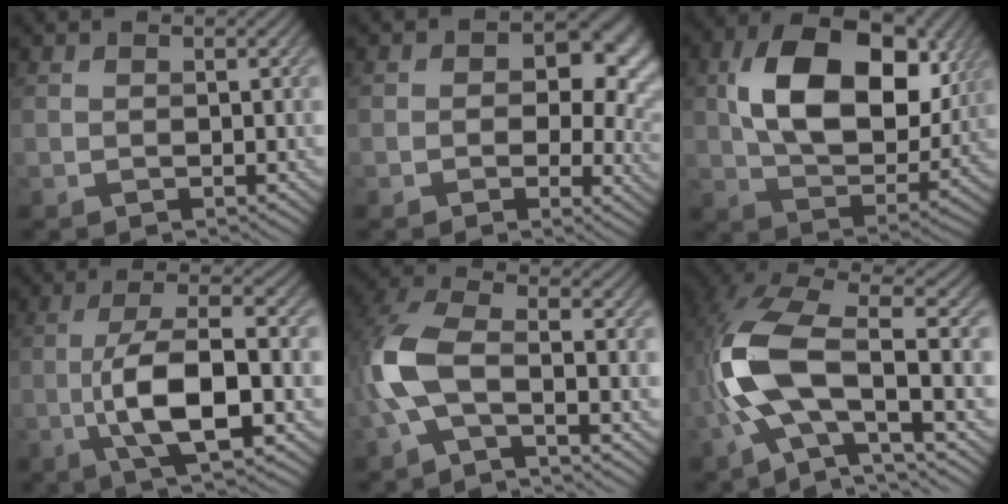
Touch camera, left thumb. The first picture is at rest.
{"total": 10.6, "force": [1.6, 7.1, 7.7], "torque": [-0.069, -0.005, 0.024]}
{"total": 14.9, "force": [3.8, 9.5, 10.9], "torque": [-0.202, -0.008, 0.075]}
{"total": 9.9, "force": [-2.5, 3.2, 9.0], "torque": [-0.166, 0.006, -0.049]}
{"total": 7.7, "force": [-2.1, 3.0, 6.8], "torque": [-0.166, 0.006, -0.057]}
{"total": 13.6, "force": [-2.6, 5.3, 12.3], "torque": [-0.274, -0.005, -0.057]}